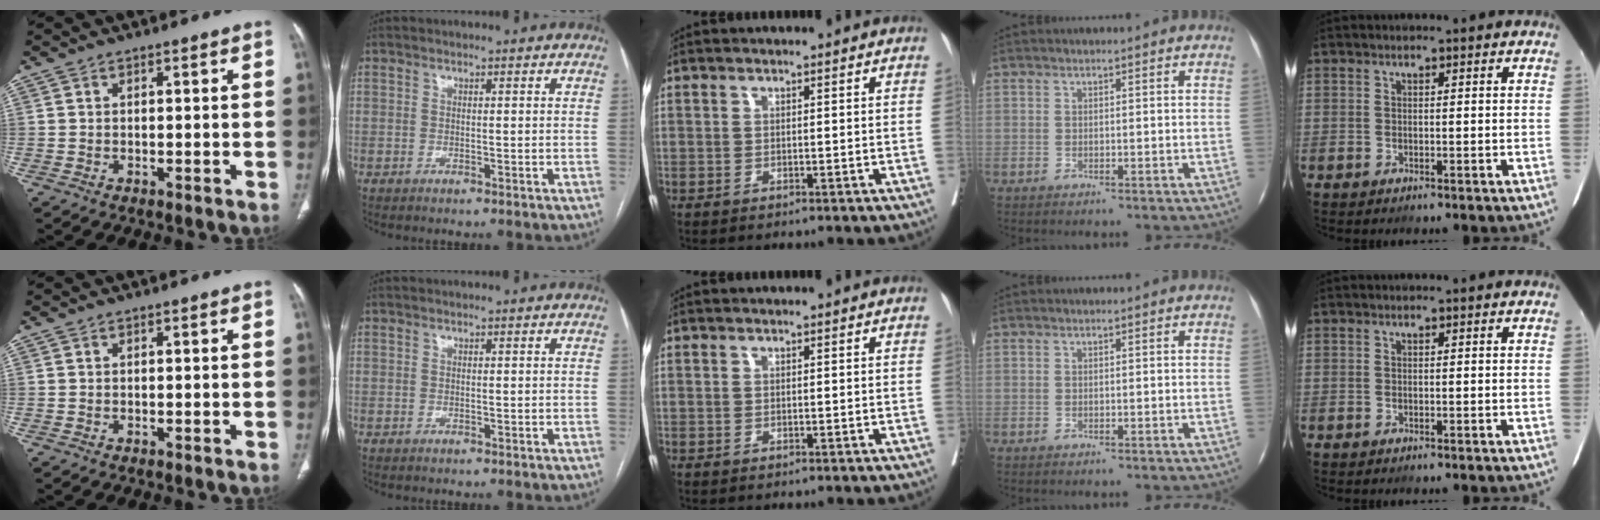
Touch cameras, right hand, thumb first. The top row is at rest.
{}